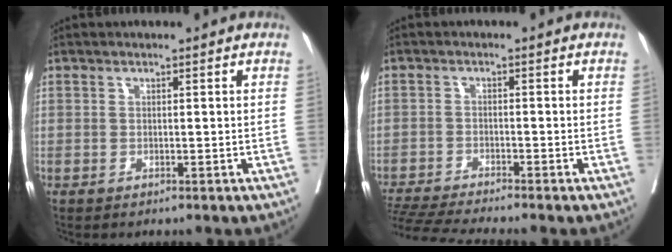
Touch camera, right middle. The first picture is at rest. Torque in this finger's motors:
{"motor_torque": [0.67, -0.73, 0.13, 0.04]}